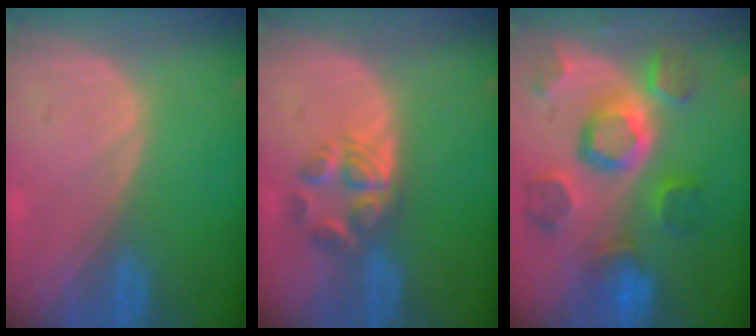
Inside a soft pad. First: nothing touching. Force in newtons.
{"total": 5.7, "press": 4.7, "slide": 3.1}
{"total": 11.3, "press": 10.0, "slide": 5.3}